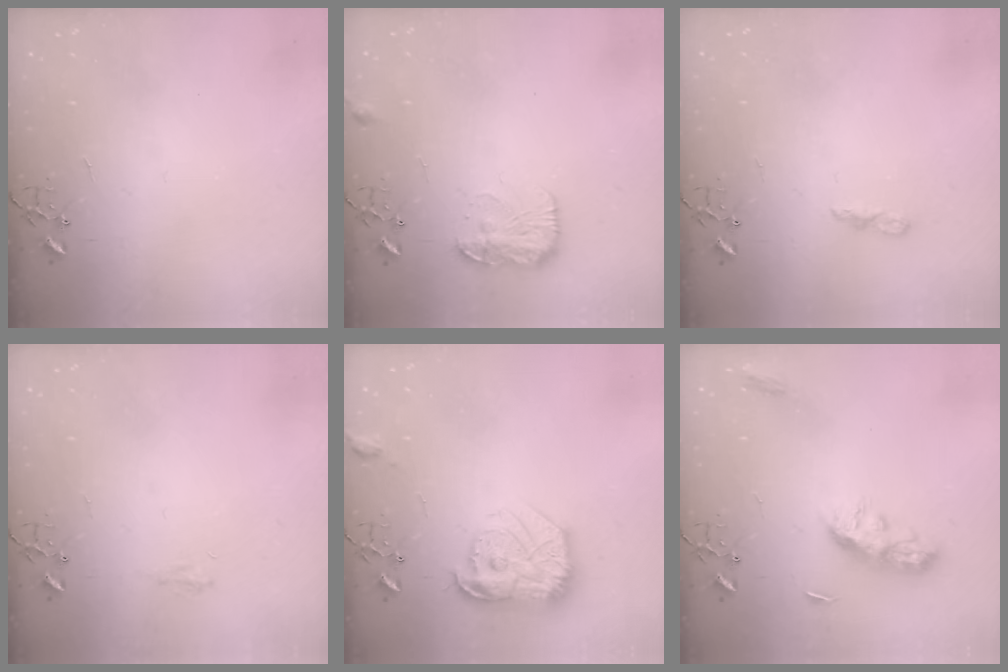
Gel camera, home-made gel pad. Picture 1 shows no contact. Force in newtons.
{"total": 11.5, "press": 11.4, "slide": 0.6}
{"total": 5.0, "press": 5.0, "slide": 0.5}
{"total": 6.7, "press": 6.6, "slide": 0.7}
{"total": 17.9, "press": 17.9, "slide": 1.2}
{"total": 9.9, "press": 9.9, "slide": 0.2}